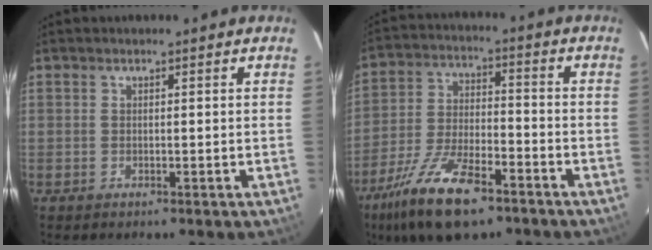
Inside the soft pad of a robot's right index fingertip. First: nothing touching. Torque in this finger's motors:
{"motor_torque": [1.28, -0.86, 0.40, 0.15]}